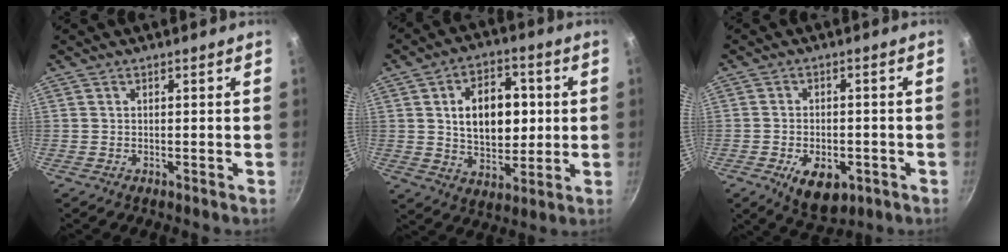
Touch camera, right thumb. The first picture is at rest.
{"total": 14.7, "force": [2.1, 9.7, 10.8], "torque": [-0.125, 0.000, 0.035]}
{"total": 8.8, "force": [-3.4, 5.1, 6.3], "torque": [-0.082, 0.006, -0.041]}